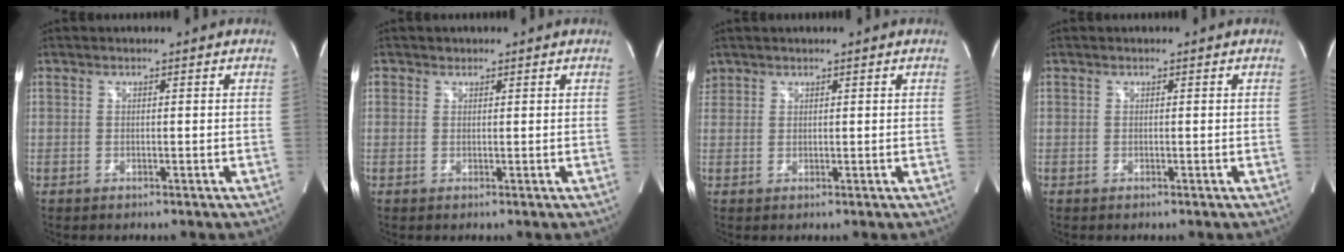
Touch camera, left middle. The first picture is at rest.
{"total": 0.8, "force": [0.5, 0.6, 0.0], "torque": [0.005, -0.003, 0.008]}
{"total": 2.0, "force": [1.5, 1.3, 0.1], "torque": [-0.002, 0.014, 0.030]}
{"total": 0.0}